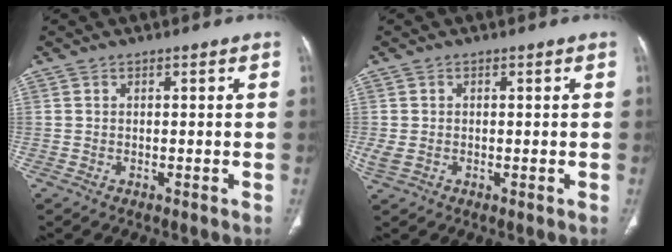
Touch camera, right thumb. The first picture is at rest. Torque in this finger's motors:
{"motor_torque": [1.02, 1.43, 0.26, -0.61, 0.16]}